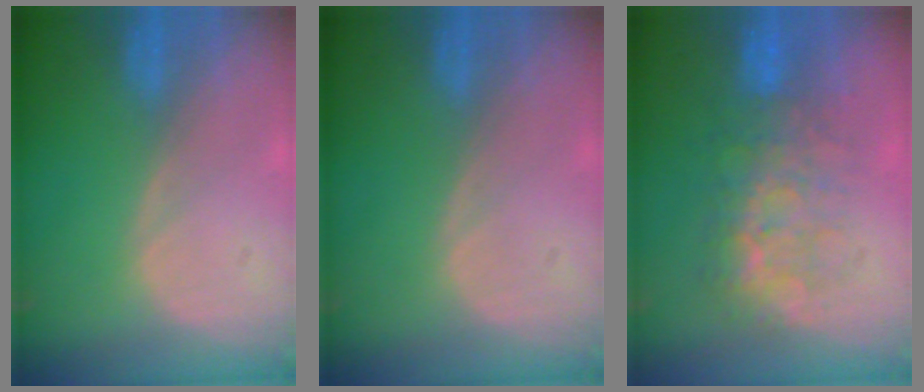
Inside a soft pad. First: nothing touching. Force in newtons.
{"total": 0.0}
{"total": 7.8, "press": 7.7, "slide": 1.3}